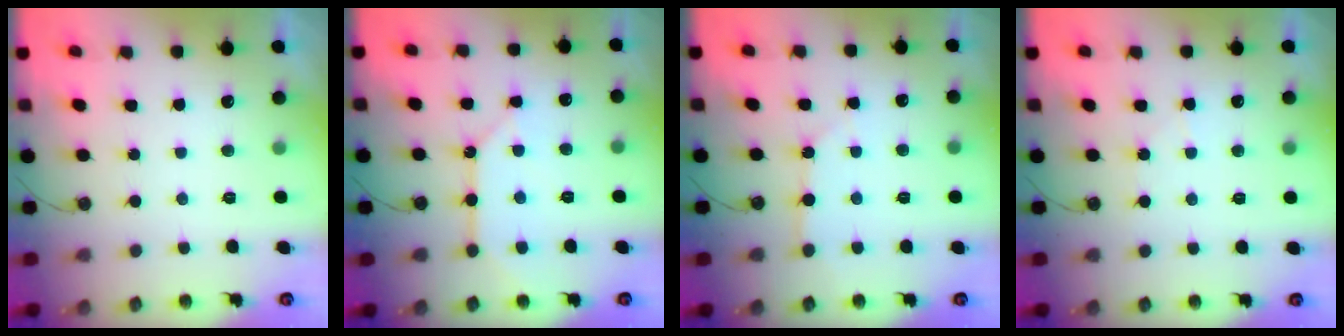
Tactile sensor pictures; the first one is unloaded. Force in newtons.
{"total": 10.4, "press": 10.4, "slide": 0.9}
{"total": 3.5, "press": 3.5, "slide": 0.4}
{"total": 3.3, "press": 3.2, "slide": 0.6}